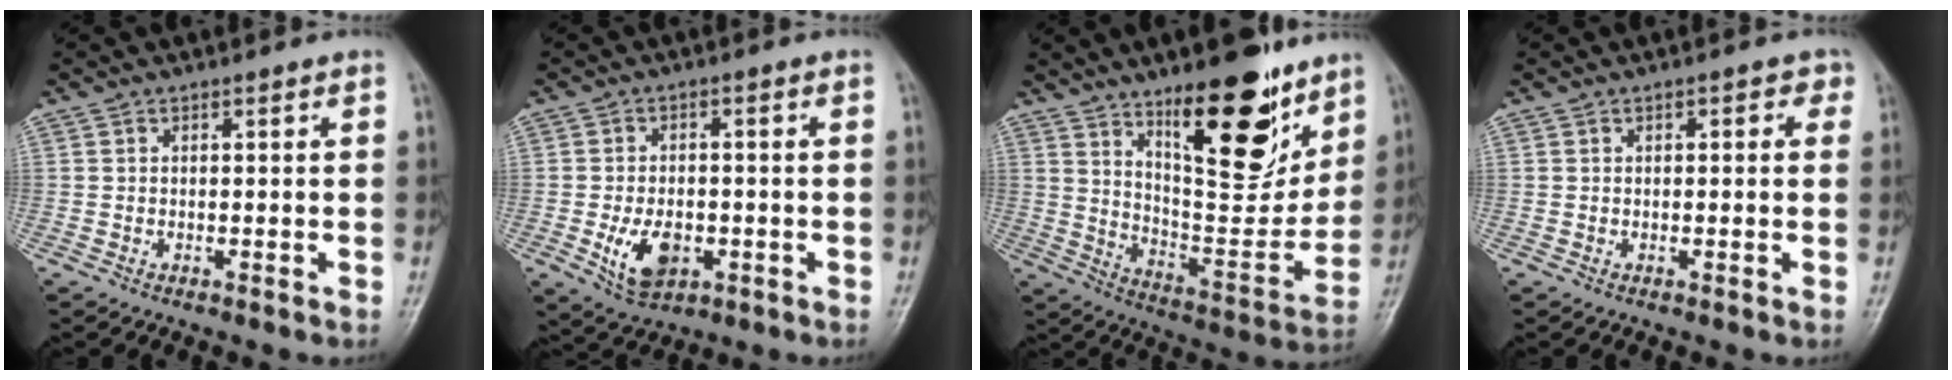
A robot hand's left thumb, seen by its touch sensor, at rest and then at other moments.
{"total": 7.7, "force": [-2.5, 4.9, 5.4], "torque": [-0.086, 0.002, -0.034]}
{"total": 21.2, "force": [12.7, 7.7, 15.1], "torque": [-0.177, -0.088, 0.211]}
{"total": 2.7, "force": [0.9, 1.5, 2.0], "torque": [-0.008, 0.003, 0.004]}